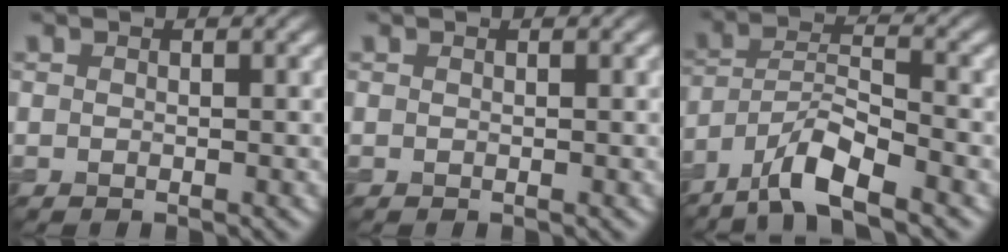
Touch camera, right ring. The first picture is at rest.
{"total": 0.0}
{"total": 6.9, "force": [-4.9, 1.7, 4.6], "torque": [-0.077, 0.007, -0.094]}